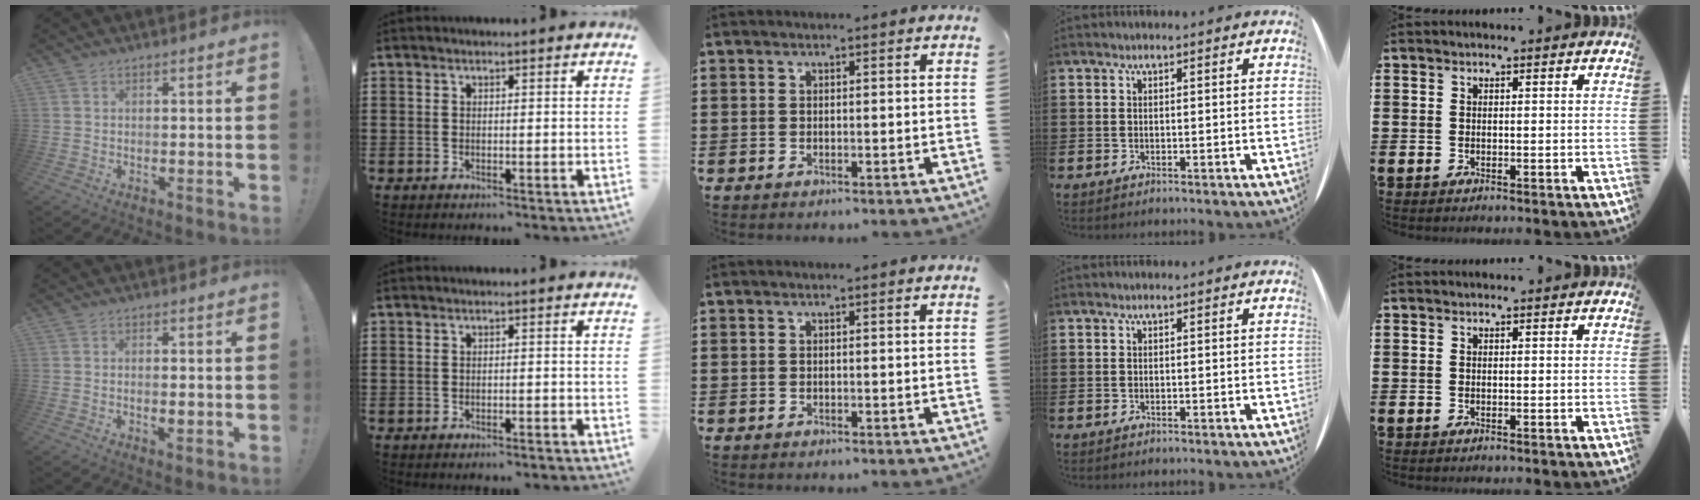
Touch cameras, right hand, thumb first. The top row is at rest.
{"thumb": {"total": 1.8, "force": [-0.3, 0.4, 1.7], "torque": [-0.020, -0.003, -0.006]}, "index": {"total": 1.0, "force": [-1.0, 0.0, 0.0], "torque": [-0.004, 0.001, -0.022]}}